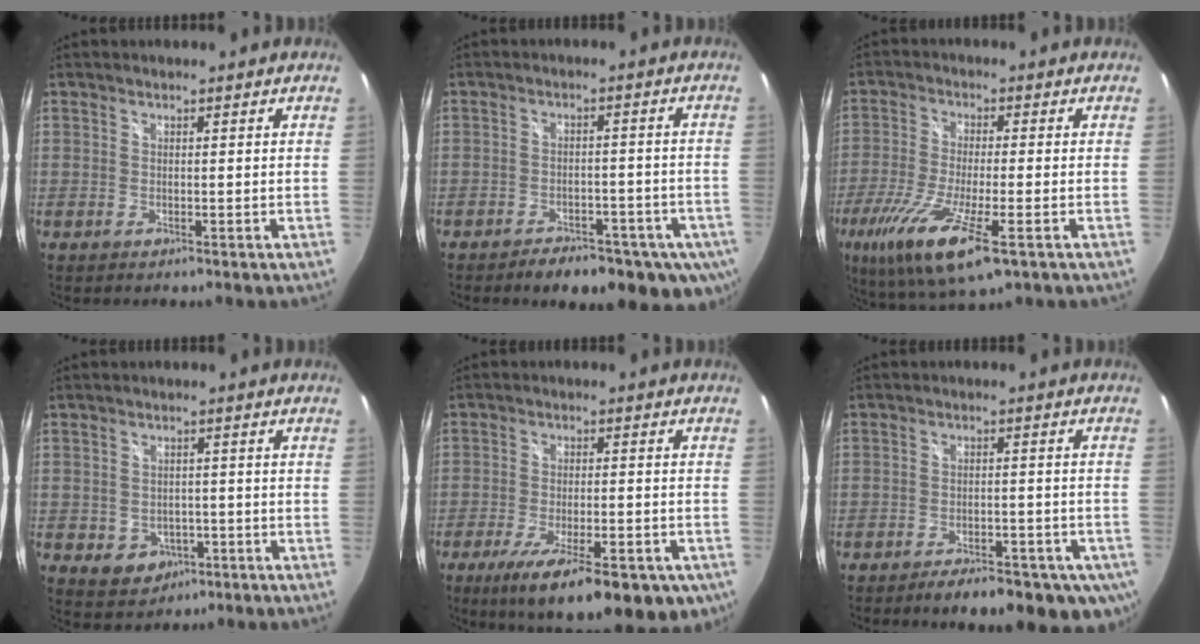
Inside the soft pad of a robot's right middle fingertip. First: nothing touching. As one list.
[{"total": 14.8, "force": [-9.1, 7.4, 8.9], "torque": [-0.158, -0.020, -0.110]}, {"total": 15.6, "force": [-7.9, 3.5, 13.0], "torque": [-0.268, -0.057, -0.142]}, {"total": 5.9, "force": [-2.2, 5.1, 2.2], "torque": [-0.056, 0.003, -0.015]}, {"total": 19.6, "force": [-11.8, 6.5, 14.2], "torque": [-0.241, -0.055, -0.163]}, {"total": 13.6, "force": [-8.8, 5.8, 8.6], "torque": [-0.146, -0.025, -0.113]}]